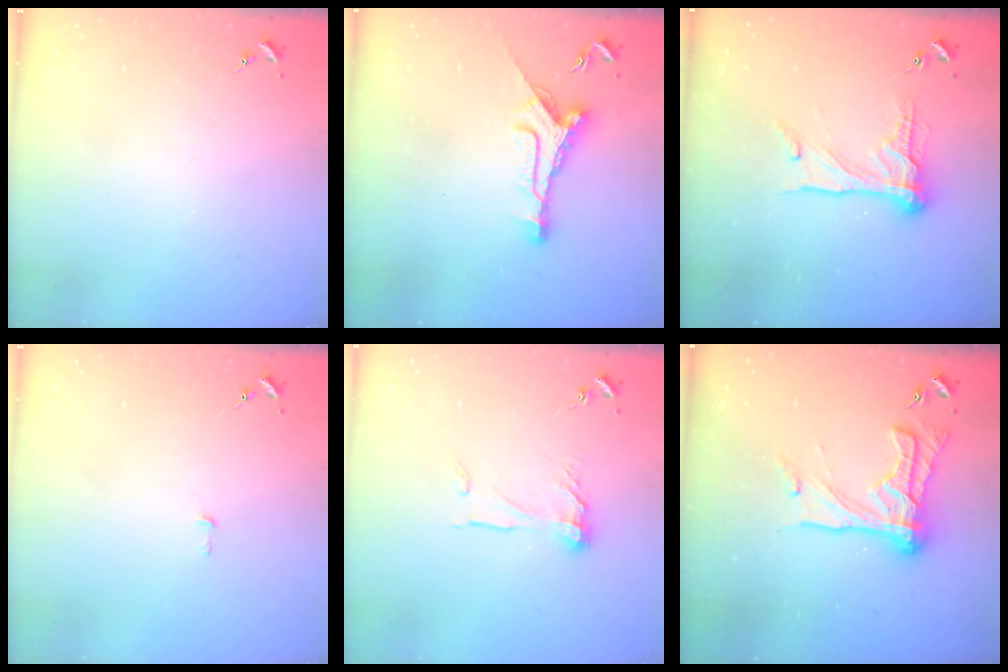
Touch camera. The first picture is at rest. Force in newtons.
{"total": 9.9, "press": 9.9, "slide": 0.4}
{"total": 14.2, "press": 14.2, "slide": 1.0}
{"total": 2.1, "press": 2.1, "slide": 0.2}
{"total": 9.0, "press": 9.0, "slide": 0.3}
{"total": 19.1, "press": 19.0, "slide": 1.7}